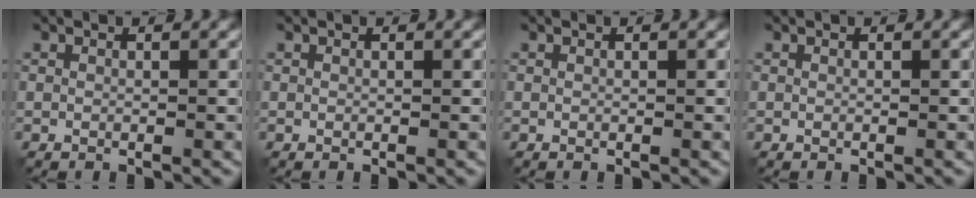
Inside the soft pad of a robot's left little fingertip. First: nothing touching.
{"total": 0.0}
{"total": 0.0}
{"total": 0.0}